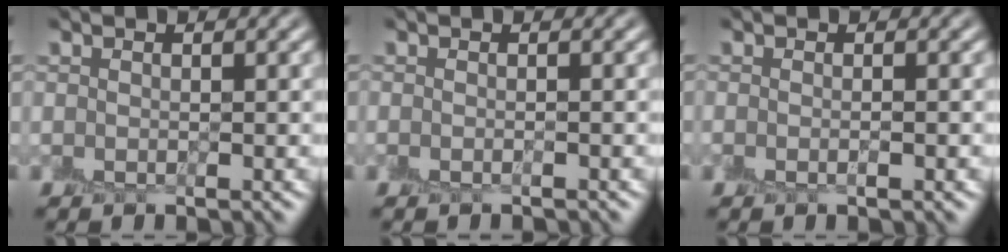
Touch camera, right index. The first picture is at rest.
{"total": 0.8, "force": [-0.8, -0.1, 0.0], "torque": [0.001, -0.011, -0.015]}
{"total": 0.8, "force": [-0.5, 0.0, 0.6], "torque": [-0.010, -0.004, -0.008]}